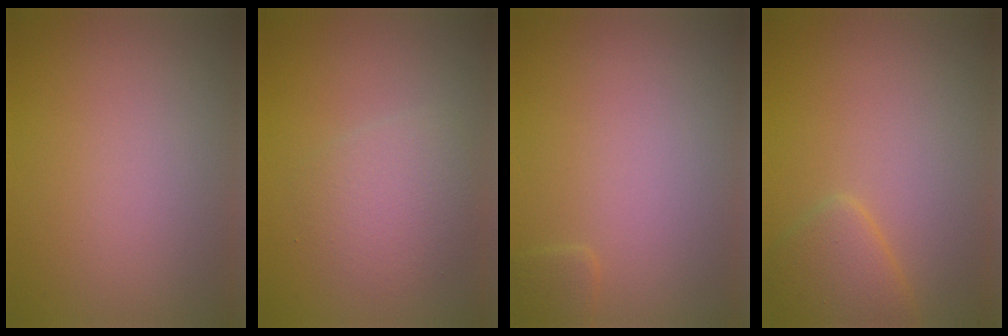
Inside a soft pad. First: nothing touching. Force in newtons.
{"total": 3.0, "press": 3.0, "slide": 0.1}
{"total": 0.9, "press": 0.8, "slide": 0.1}
{"total": 2.6, "press": 2.6, "slide": 0.1}